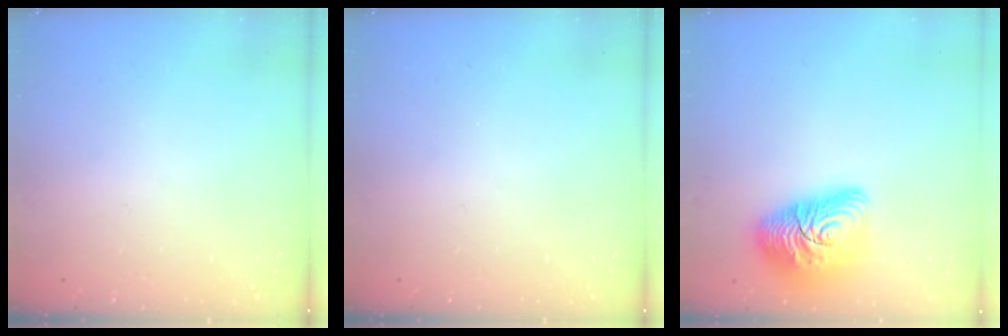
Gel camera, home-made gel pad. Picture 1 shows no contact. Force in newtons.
{"total": 0.0}
{"total": 14.7, "press": 14.6, "slide": 1.0}